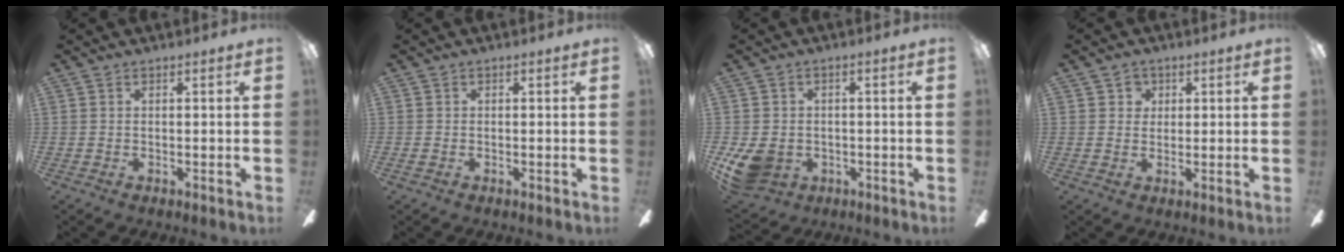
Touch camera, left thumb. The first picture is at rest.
{"total": 0.6, "force": [-0.3, 0.5, 0.1], "torque": [0.001, 0.004, -0.007]}
{"total": 9.1, "force": [-3.1, 7.2, 4.7], "torque": [-0.103, 0.014, -0.058]}
{"total": 3.4, "force": [1.7, 3.0, 0.6], "torque": [-0.006, 0.003, 0.025]}